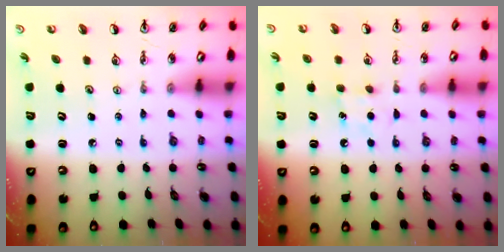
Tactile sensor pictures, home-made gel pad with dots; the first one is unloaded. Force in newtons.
{"total": 4.8, "press": 4.8, "slide": 0.7}